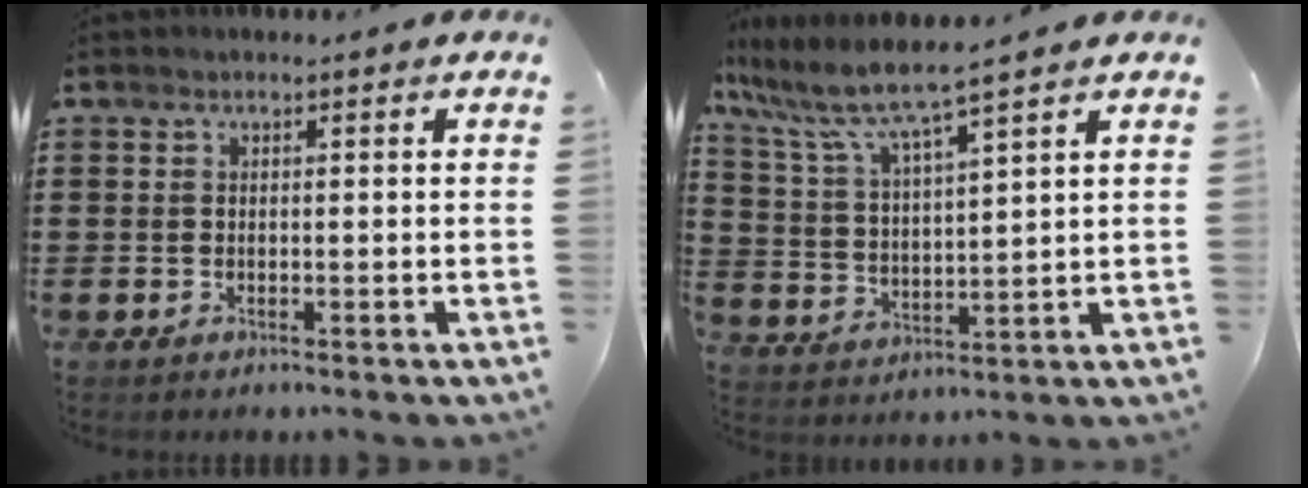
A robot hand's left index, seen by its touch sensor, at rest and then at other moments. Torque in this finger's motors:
{"motor_torque": [1.86, -0.28, 0.31, 0.21]}